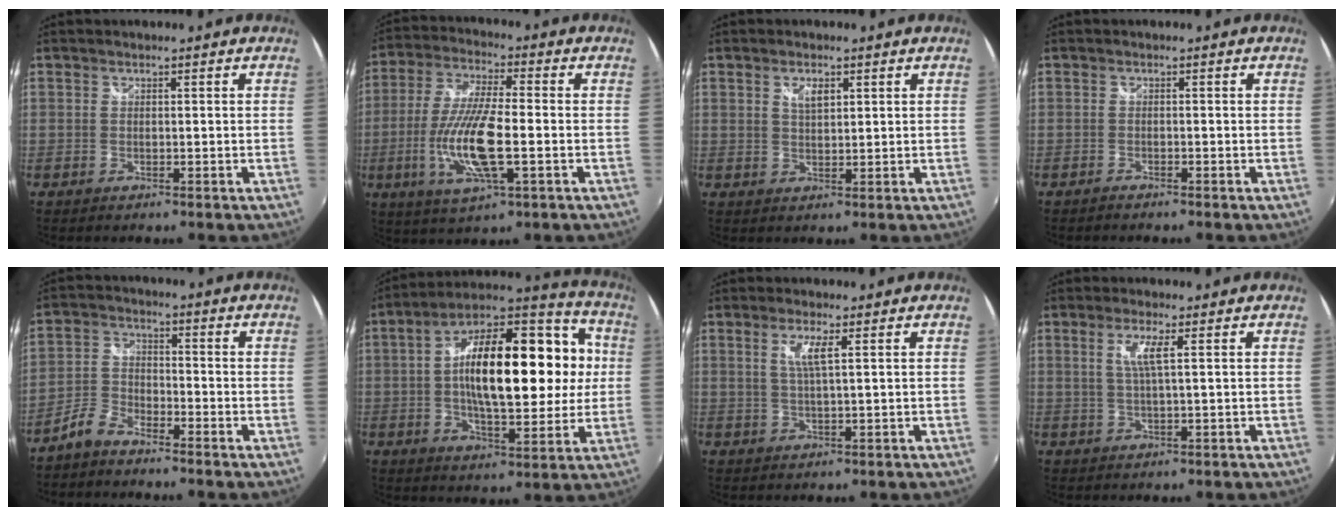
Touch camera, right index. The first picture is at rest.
{"total": 14.2, "force": [-3.1, 3.5, 13.4], "torque": [-0.273, -0.012, -0.061]}
{"total": 3.2, "force": [1.6, 1.6, 2.3], "torque": [-0.038, 0.001, 0.027]}
{"total": 1.1, "force": [-1.0, 0.1, 0.3], "torque": [-0.011, -0.004, -0.019]}
{"total": 5.0, "force": [-4.1, 2.0, 2.1], "torque": [-0.050, 0.012, -0.086]}
{"total": 24.3, "force": [1.3, 11.2, 21.6], "torque": [-0.376, 0.041, 0.016]}
{"total": 3.6, "force": [1.4, 0.1, 3.3], "torque": [-0.066, -0.003, 0.026]}
{"total": 3.7, "force": [1.2, -0.1, 3.5], "torque": [-0.071, -0.003, 0.024]}